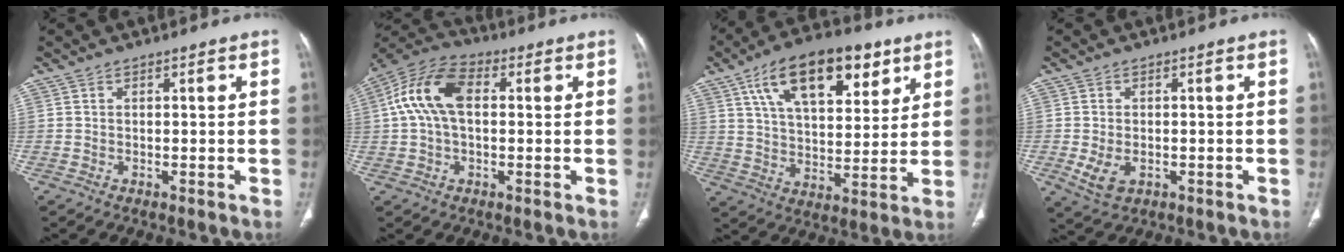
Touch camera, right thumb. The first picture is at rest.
{"total": 12.6, "force": [1.8, 7.5, 10.0], "torque": [-0.202, 0.032, 0.024]}
{"total": 20.2, "force": [10.2, 10.0, 14.4], "torque": [-0.199, -0.020, 0.172]}
{"total": 4.9, "force": [-1.1, 3.2, 3.5], "torque": [-0.069, -0.002, -0.010]}